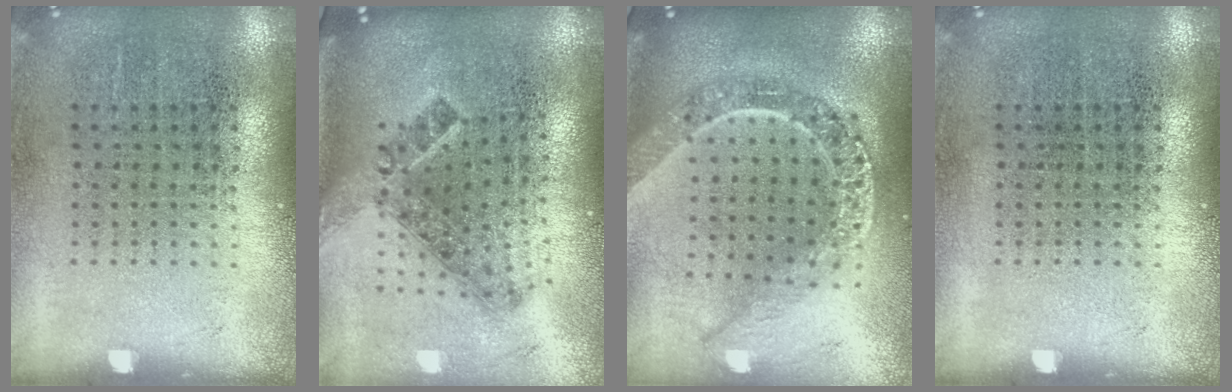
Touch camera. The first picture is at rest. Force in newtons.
{"total": 1.5, "press": 1.1, "slide": 1.0}
{"total": 2.5, "press": 2.0, "slide": 1.5}
{"total": 0.0}